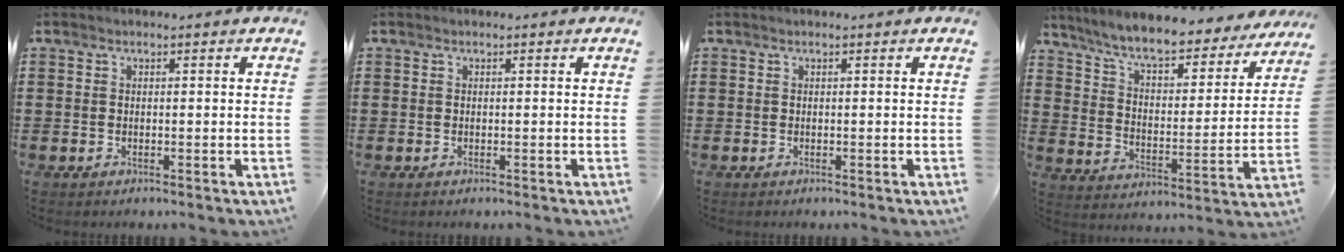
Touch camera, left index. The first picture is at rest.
{"total": 0.0}
{"total": 0.0}
{"total": 7.8, "force": [7.0, 0.7, 3.4], "torque": [-0.095, -0.041, 0.118]}